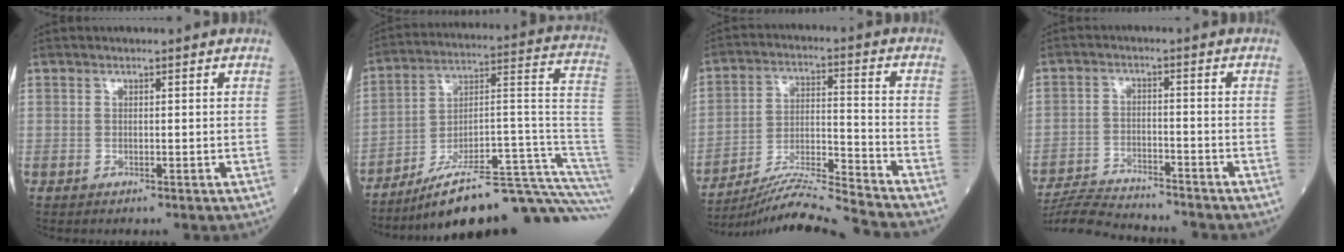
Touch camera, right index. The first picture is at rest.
{"total": 25.3, "force": [-20.2, -0.1, 15.2], "torque": [-0.116, 0.035, -0.305]}
{"total": 14.0, "force": [-13.4, -2.6, 3.2], "torque": [-0.053, 0.010, -0.230]}
{"total": 10.7, "force": [-10.4, 0.4, 2.8], "torque": [-0.045, -0.003, -0.174]}